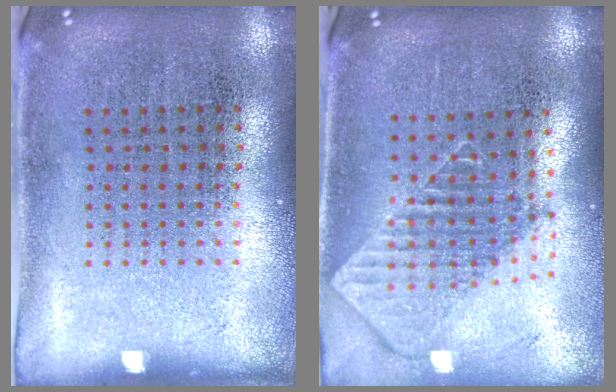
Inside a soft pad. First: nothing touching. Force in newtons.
{"total": 2.0, "press": 1.5, "slide": 1.2}